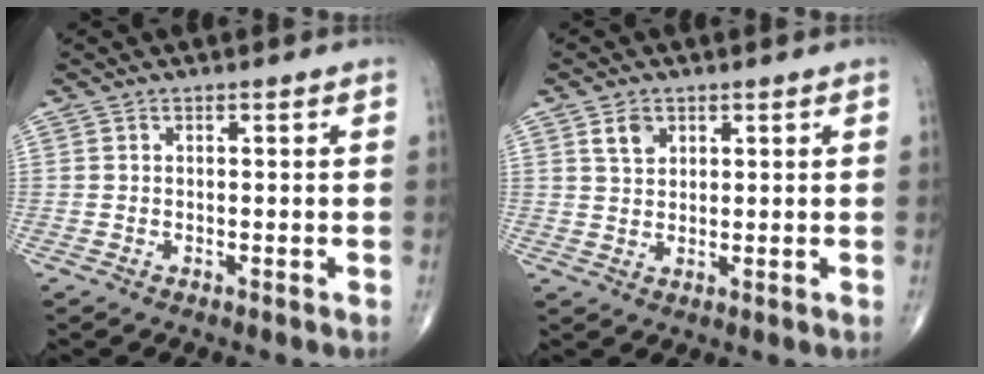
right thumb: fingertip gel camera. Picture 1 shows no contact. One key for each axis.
{"total": 3.5, "fx": 1.9, "fy": 2.3, "fz": 1.7, "tx": -0.020, "ty": -0.010, "tz": 0.037}